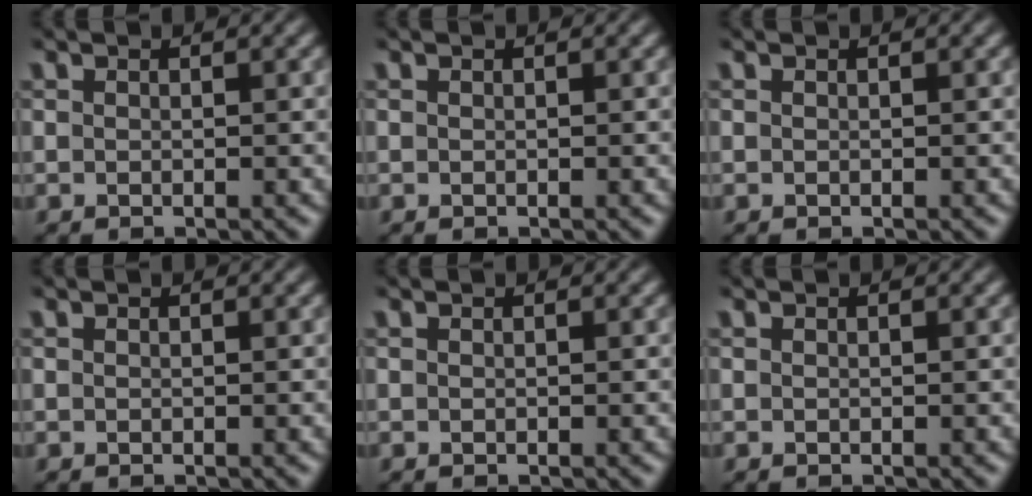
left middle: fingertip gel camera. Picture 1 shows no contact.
{"total": 0.0}
{"total": 0.0}
{"total": 0.0}
{"total": 0.0}
{"total": 0.0}